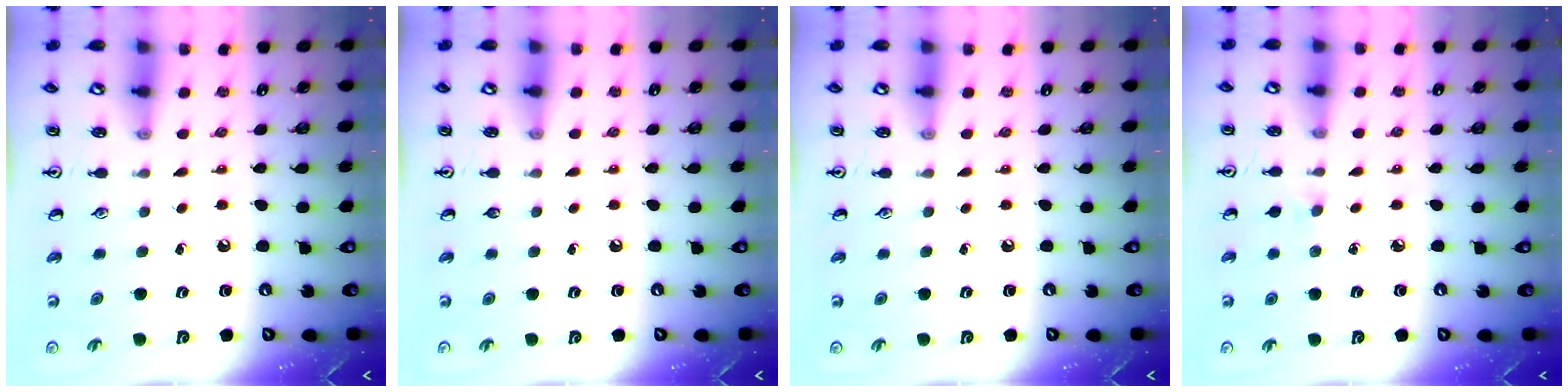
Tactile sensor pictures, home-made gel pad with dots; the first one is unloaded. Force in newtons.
{"total": 0.0}
{"total": 0.0}
{"total": 4.2, "press": 4.1, "slide": 0.6}